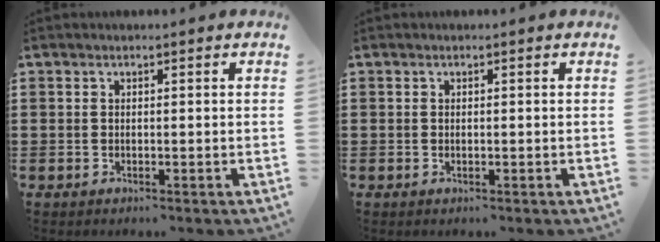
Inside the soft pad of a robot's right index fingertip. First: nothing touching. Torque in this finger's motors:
{"motor_torque": [0.10, 1.98, -0.03, -0.01]}